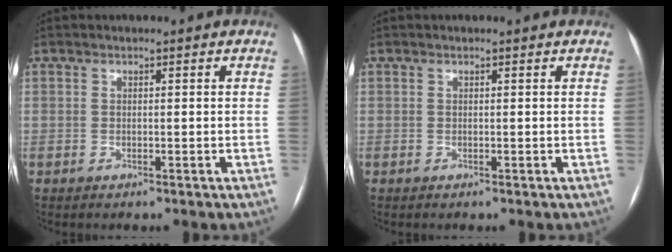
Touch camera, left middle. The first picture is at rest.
{"total": 0.0}